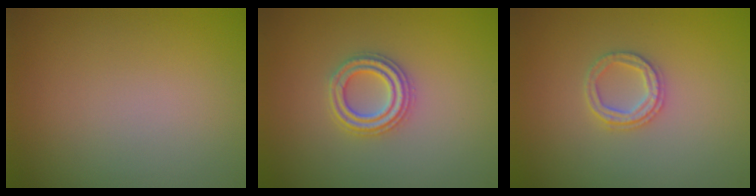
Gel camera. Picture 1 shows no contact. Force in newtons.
{"total": 2.7, "press": 2.7, "slide": 0.5}
{"total": 2.4, "press": 2.4, "slide": 0.4}